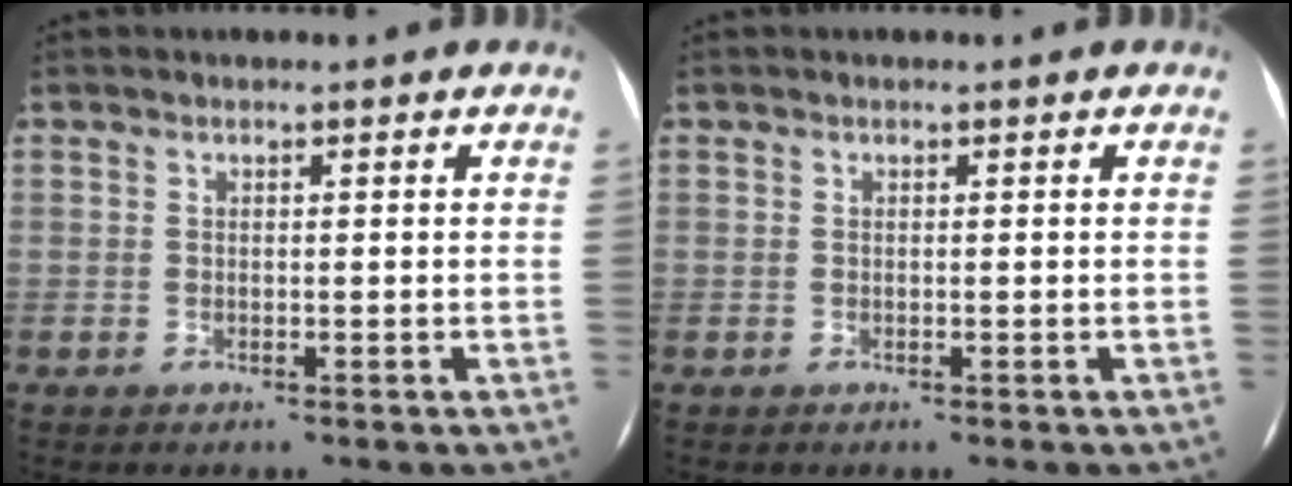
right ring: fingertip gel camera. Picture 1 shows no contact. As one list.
[{"total": 0.0}]